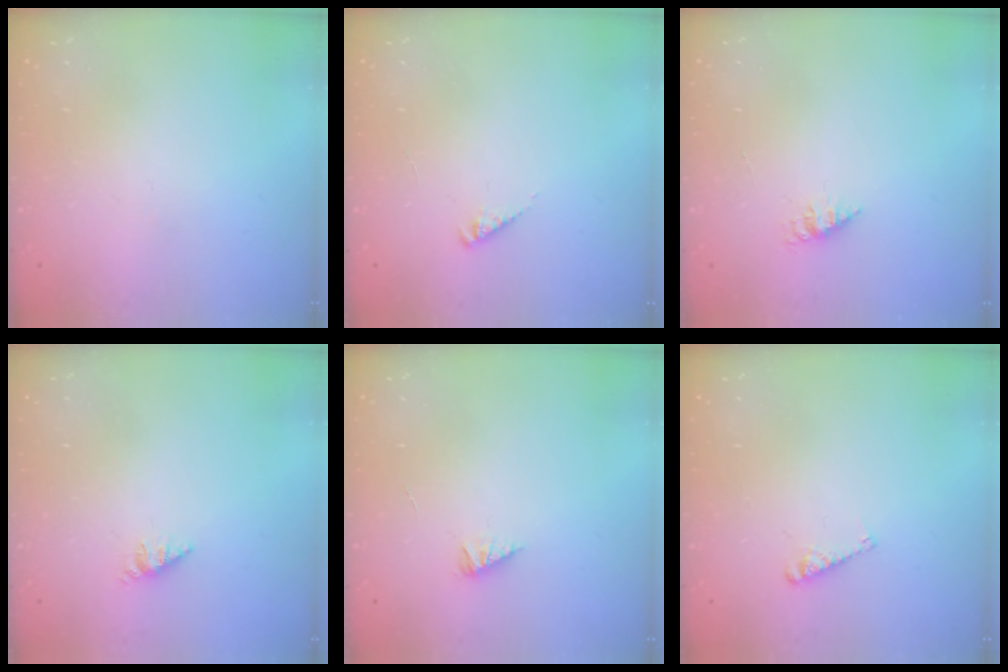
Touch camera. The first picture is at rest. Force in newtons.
{"total": 1.9, "press": 1.8, "slide": 0.4}
{"total": 1.1, "press": 1.1, "slide": 0.2}
{"total": 2.6, "press": 2.6, "slide": 0.3}
{"total": 2.2, "press": 2.2, "slide": 0.5}
{"total": 4.5, "press": 4.5, "slide": 0.2}